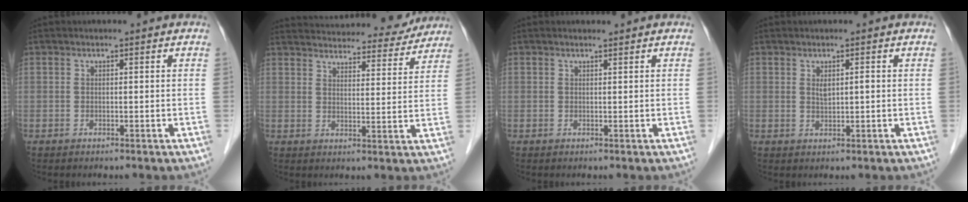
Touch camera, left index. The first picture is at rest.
{"total": 21.4, "force": [20.3, 4.4, 5.4], "torque": [-0.084, -0.002, 0.258]}
{"total": 0.6, "force": [0.6, -0.1, 0.1], "torque": [-0.009, 0.000, 0.011]}
{"total": 1.8, "force": [0.4, 0.5, 1.7], "torque": [-0.032, 0.003, 0.010]}